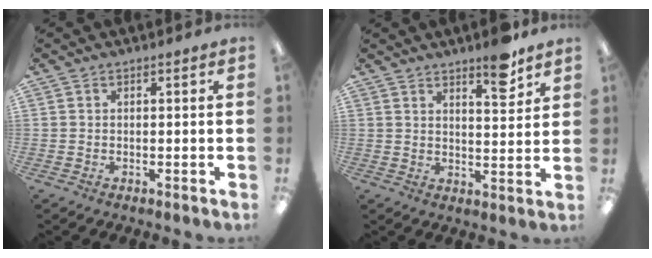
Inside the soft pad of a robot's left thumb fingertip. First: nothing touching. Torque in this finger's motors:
{"motor_torque": [1.00, 0.47, 0.61, -0.64, 0.03]}